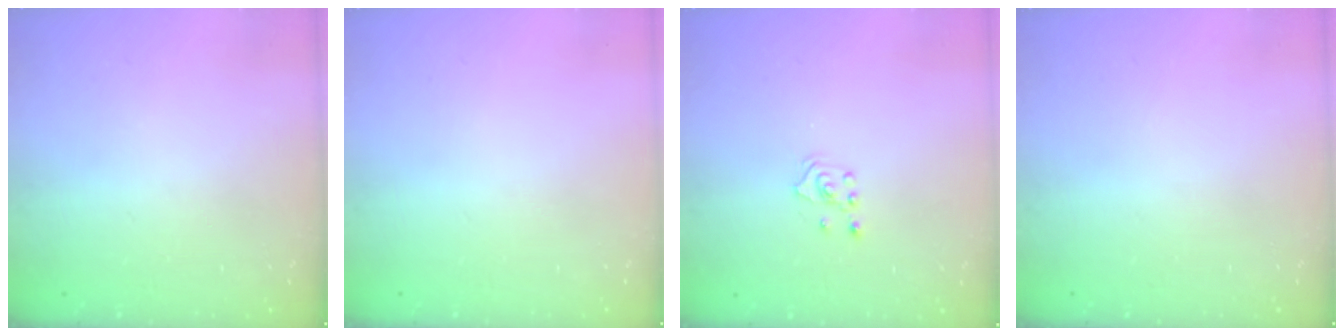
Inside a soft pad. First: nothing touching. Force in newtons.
{"total": 0.0}
{"total": 2.4, "press": 2.2, "slide": 0.8}
{"total": 0.0}